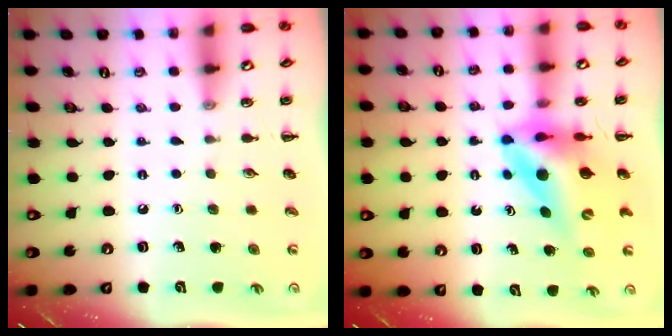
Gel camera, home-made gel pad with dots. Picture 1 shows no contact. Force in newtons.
{"total": 11.2, "press": 10.7, "slide": 3.3}